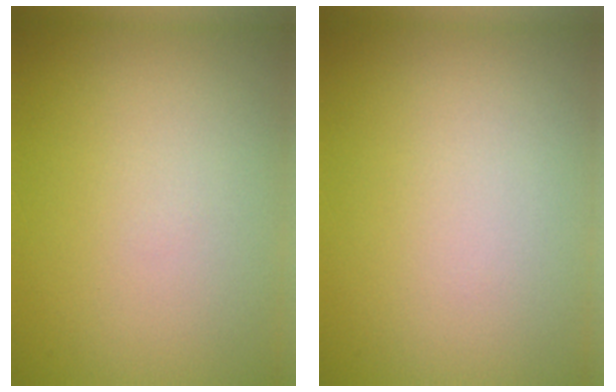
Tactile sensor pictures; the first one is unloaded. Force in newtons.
{"total": 0.0}